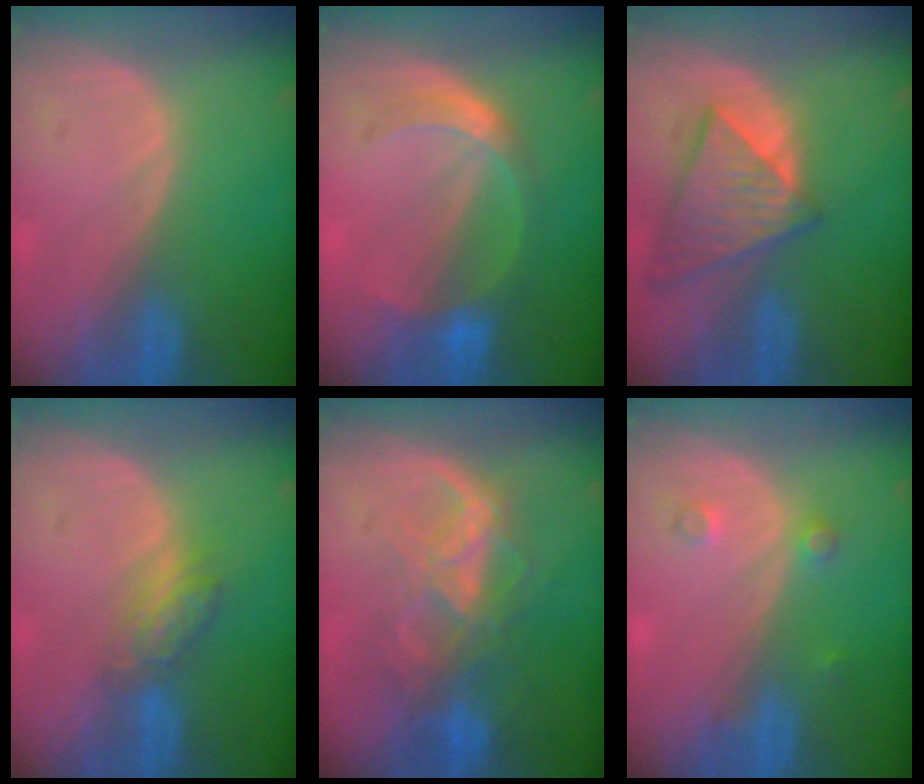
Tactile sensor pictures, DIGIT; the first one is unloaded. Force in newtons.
{"total": 5.7, "press": 5.4, "slide": 1.8}
{"total": 8.2, "press": 7.3, "slide": 3.8}
{"total": 4.2, "press": 4.2, "slide": 0.6}
{"total": 8.7, "press": 7.4, "slide": 4.6}
{"total": 2.0, "press": 2.0, "slide": 0.2}